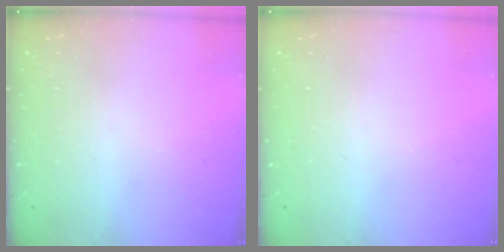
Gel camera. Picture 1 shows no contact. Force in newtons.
{"total": 0.0}